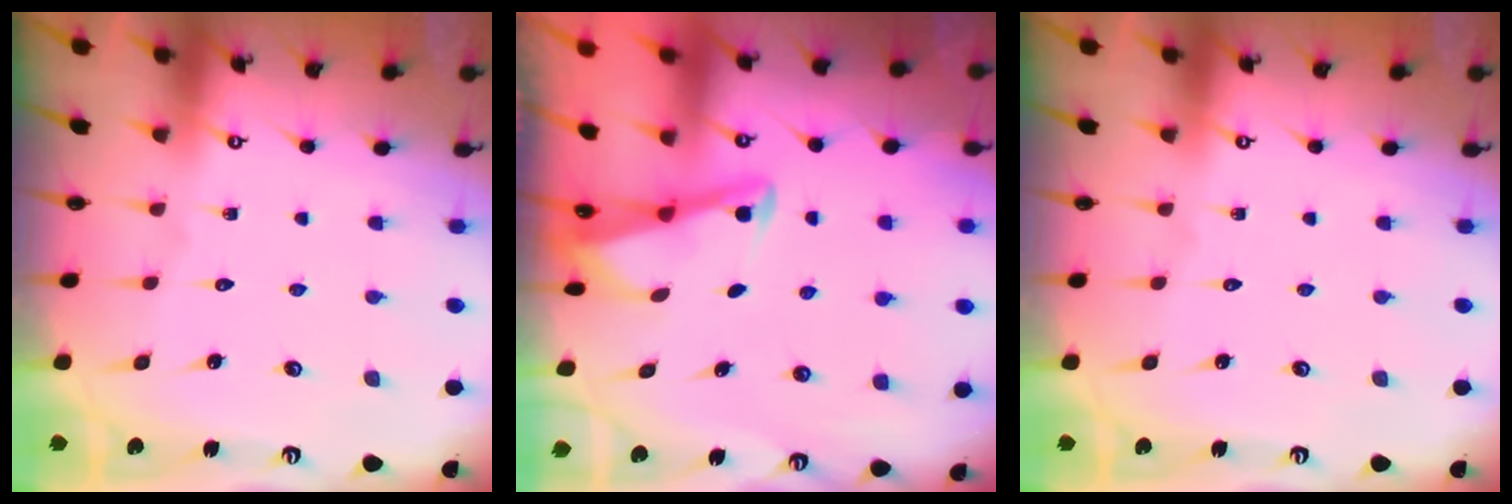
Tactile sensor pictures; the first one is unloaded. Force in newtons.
{"total": 2.8, "press": 2.8, "slide": 0.4}
{"total": 0.0}